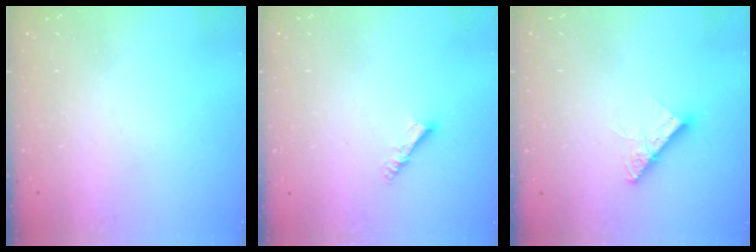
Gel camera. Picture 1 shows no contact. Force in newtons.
{"total": 5.2, "press": 5.1, "slide": 0.5}
{"total": 9.5, "press": 9.4, "slide": 1.0}